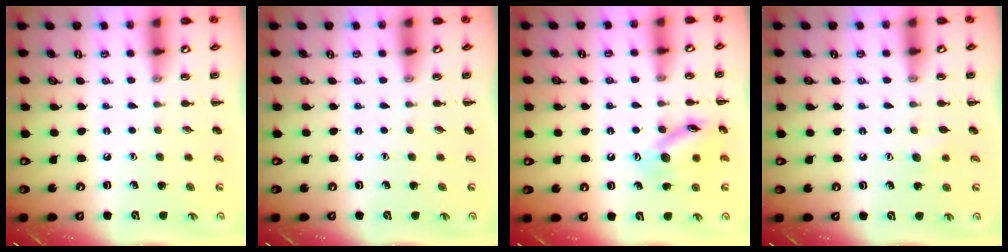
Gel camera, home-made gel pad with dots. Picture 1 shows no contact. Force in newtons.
{"total": 0.0}
{"total": 12.8, "press": 12.7, "slide": 0.7}
{"total": 4.7, "press": 4.5, "slide": 1.3}